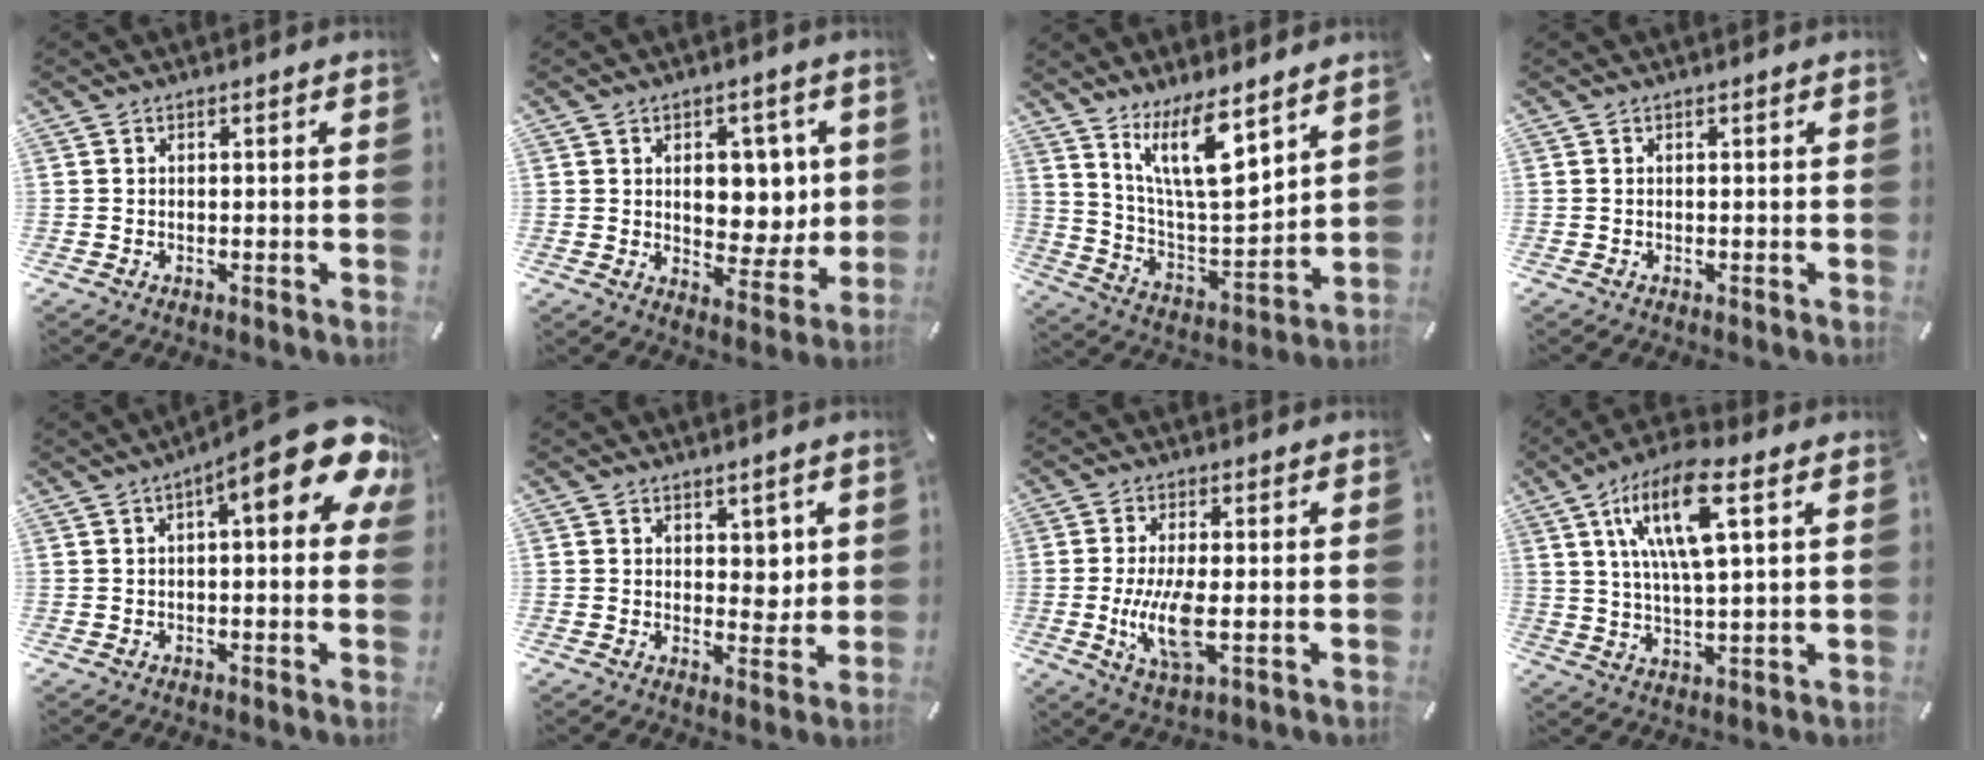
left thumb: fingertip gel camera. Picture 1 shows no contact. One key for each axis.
{"total": 8.4, "fx": 2.0, "fy": 6.4, "fz": 5.1, "tx": -0.056, "ty": -0.011, "tz": 0.030}
{"total": 15.4, "fx": 10.4, "fy": 4.5, "fz": 10.5, "tx": -0.203, "ty": -0.061, "tz": 0.178}
{"total": 0.0}
{"total": 14.9, "fx": 6.4, "fy": 4.3, "fz": 12.7, "tx": -0.171, "ty": -0.047, "tz": 0.099}
{"total": 4.6, "fx": 2.1, "fy": 3.4, "fz": 2.4, "tx": -0.013, "ty": -0.013, "tz": 0.030}
{"total": 9.8, "fx": -1.1, "fy": 3.4, "fz": 9.1, "tx": -0.199, "ty": -0.022, "tz": -0.019}
{"total": 14.6, "fx": 6.2, "fy": 4.2, "fz": 12.6, "tx": -0.253, "ty": 0.001, "tz": 0.102}